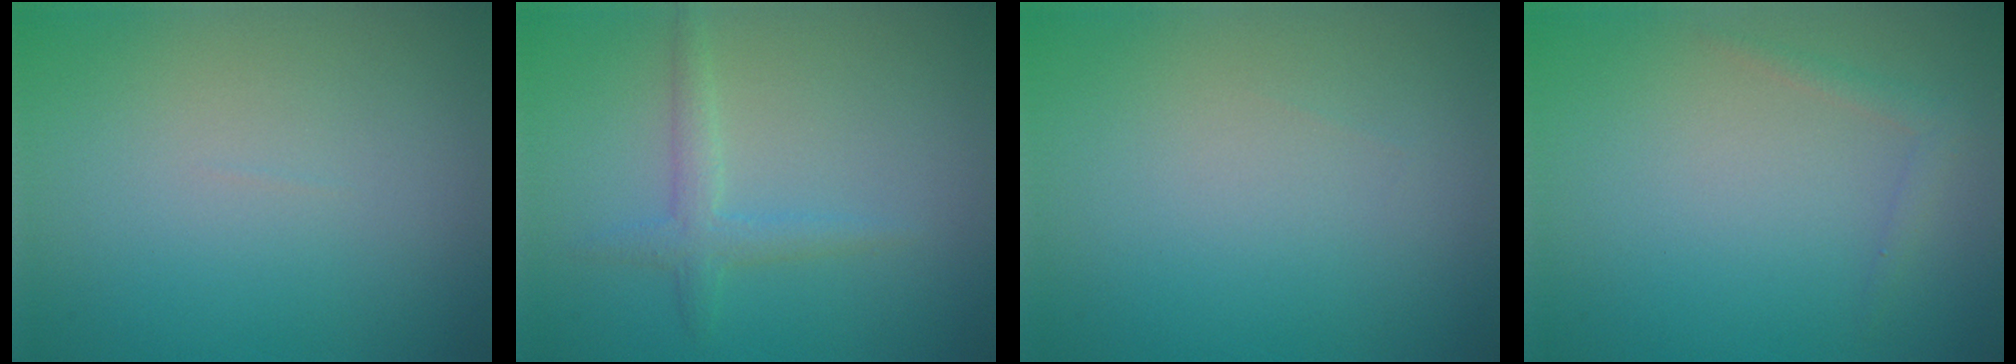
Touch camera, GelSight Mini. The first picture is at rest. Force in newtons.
{"total": 1.9, "press": 1.9, "slide": 0.1}
{"total": 0.0}
{"total": 1.1, "press": 1.1, "slide": 0.1}